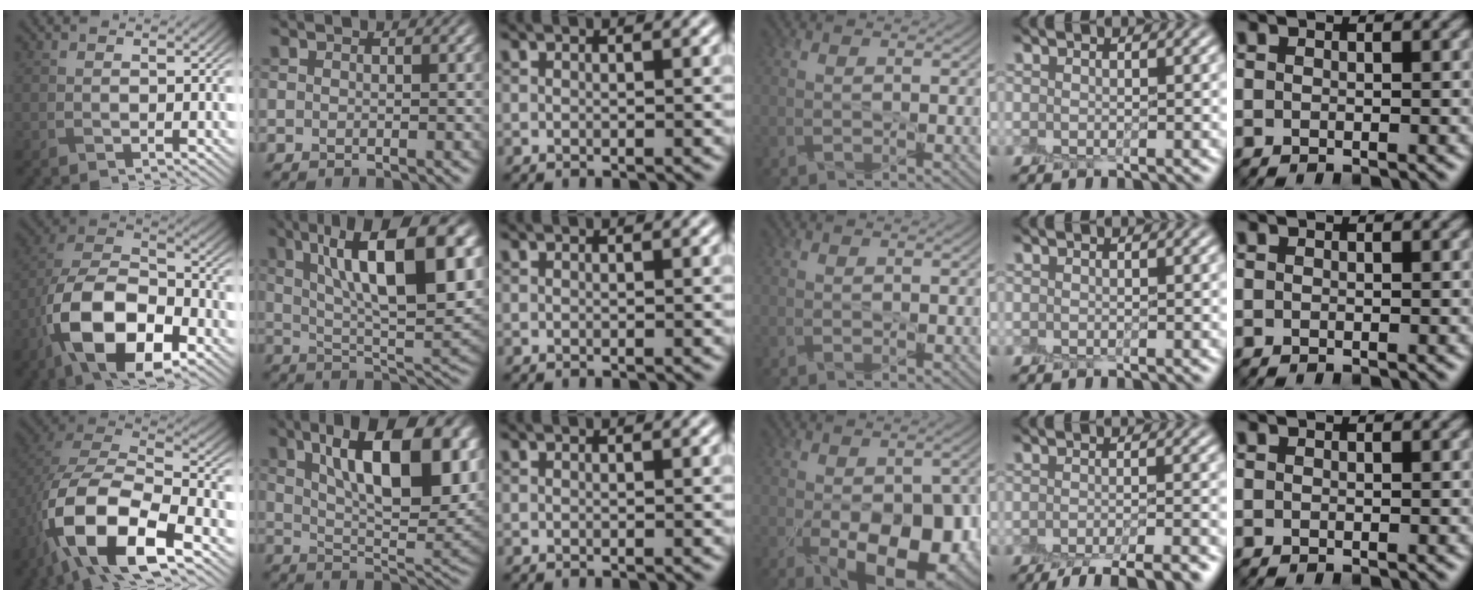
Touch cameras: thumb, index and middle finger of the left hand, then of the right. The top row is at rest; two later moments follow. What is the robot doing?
{"motion": "peel", "object": "shipping label"}